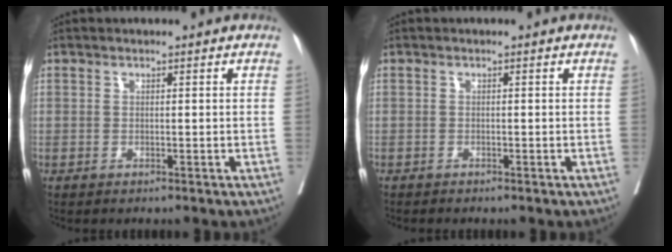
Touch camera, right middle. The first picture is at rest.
{"total": 0.5, "force": [-0.5, 0.1, 0.1], "torque": [-0.007, -0.001, -0.014]}